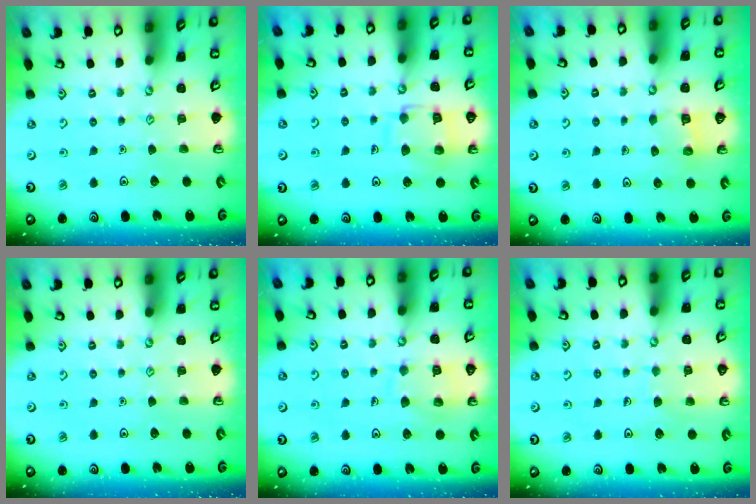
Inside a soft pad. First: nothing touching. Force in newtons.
{"total": 11.8, "press": 11.8, "slide": 1.0}
{"total": 5.1, "press": 5.1, "slide": 0.3}
{"total": 0.0}
{"total": 9.9, "press": 9.8, "slide": 1.0}
{"total": 4.3, "press": 4.3, "slide": 0.3}